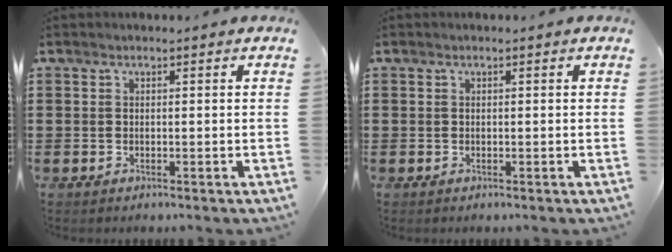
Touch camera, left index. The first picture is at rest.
{"total": 0.0}